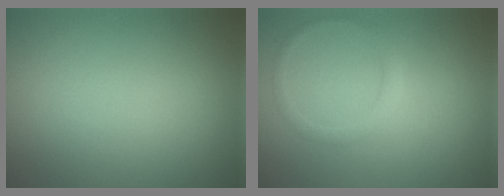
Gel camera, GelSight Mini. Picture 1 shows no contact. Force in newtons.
{"total": 1.3, "press": 1.3, "slide": 0.1}